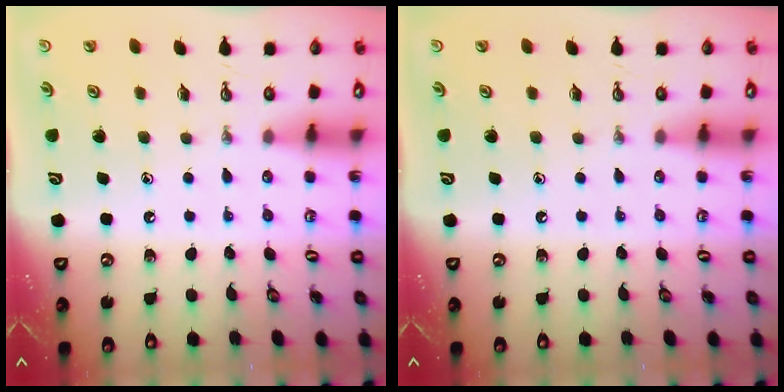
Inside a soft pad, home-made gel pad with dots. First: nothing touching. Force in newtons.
{"total": 0.0}